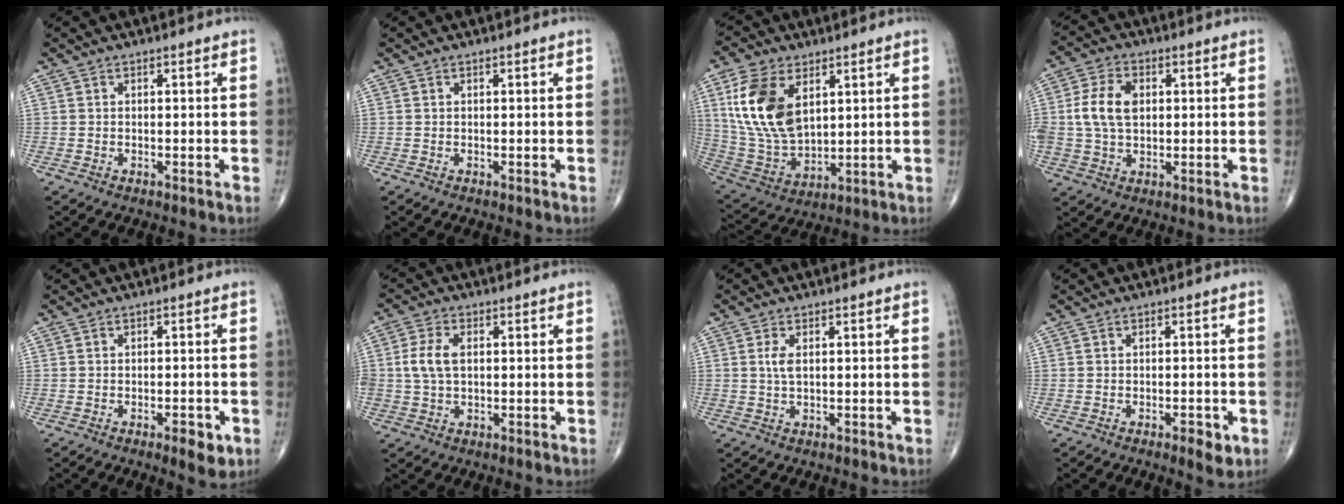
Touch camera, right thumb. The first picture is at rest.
{"total": 0.0}
{"total": 16.1, "force": [5.5, 9.4, 11.9], "torque": [-0.224, -0.021, 0.118]}
{"total": 8.7, "force": [1.1, 5.8, 6.4], "torque": [-0.121, 0.006, 0.023]}
{"total": 4.2, "force": [-1.8, 1.5, 3.4], "torque": [-0.041, -0.001, -0.022]}
{"total": 5.6, "force": [0.6, 3.5, 4.4], "torque": [-0.096, 0.007, 0.011]}
{"total": 2.3, "force": [0.5, 0.9, 2.0], "torque": [-0.043, 0.003, 0.014]}
{"total": 3.3, "force": [-1.4, 1.3, 2.7], "torque": [-0.034, -0.003, -0.018]}